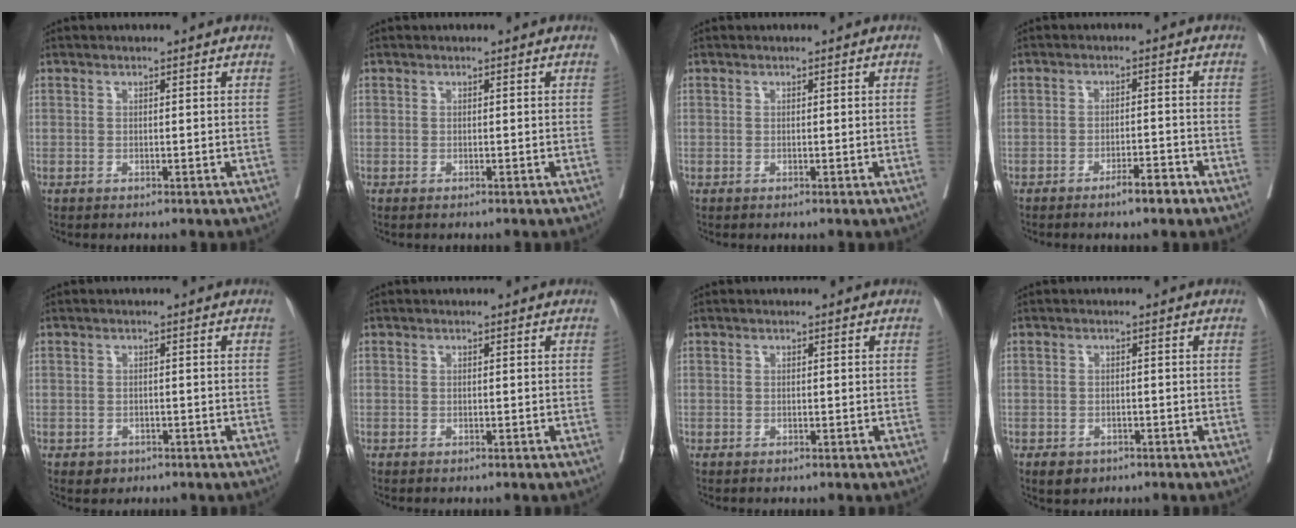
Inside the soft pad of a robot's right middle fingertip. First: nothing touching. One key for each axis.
{"total": 0.7, "fx": -0.6, "fy": 0.0, "fz": 0.3, "tx": -0.009, "ty": -0.005, "tz": -0.009}
{"total": 0.8, "fx": -0.1, "fy": -0.3, "fz": 0.7, "tx": -0.018, "ty": 0.002, "tz": 0.002}
{"total": 3.4, "fx": -2.5, "fy": 0.3, "fz": 2.3, "tx": -0.038, "ty": -0.002, "tz": -0.038}
{"total": 1.5, "fx": -0.9, "fy": 1.2, "fz": 0.4, "tx": -0.007, "ty": 0.002, "tz": -0.007}
{"total": 0.0}
{"total": 0.0}
{"total": 2.7, "fx": -1.7, "fy": 1.8, "fz": 1.0, "tx": -0.018, "ty": -0.002, "tz": -0.019}